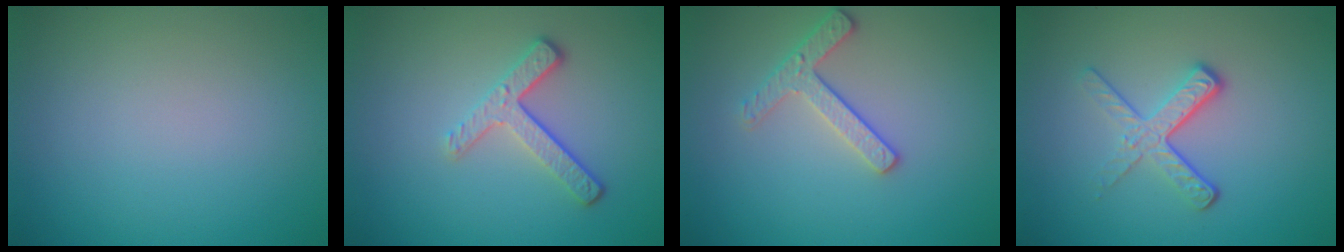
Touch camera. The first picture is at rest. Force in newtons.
{"total": 3.4, "press": 2.5, "slide": 2.3}
{"total": 2.4, "press": 2.3, "slide": 0.5}
{"total": 3.6, "press": 2.2, "slide": 2.8}